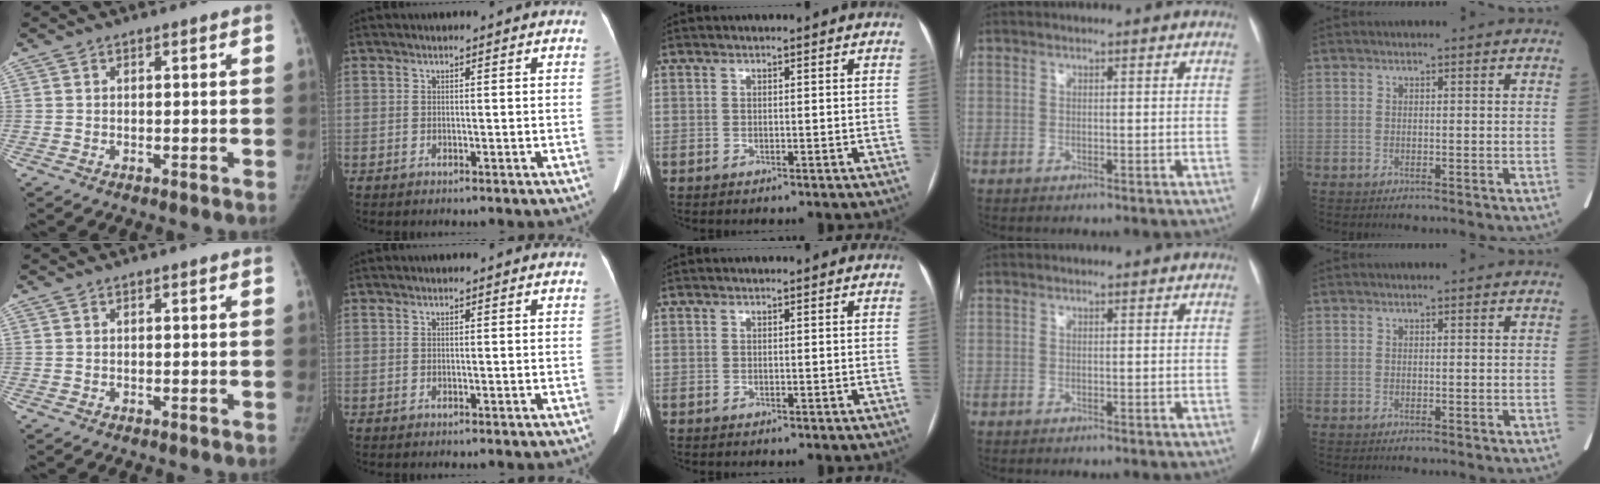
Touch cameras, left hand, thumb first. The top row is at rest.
{}